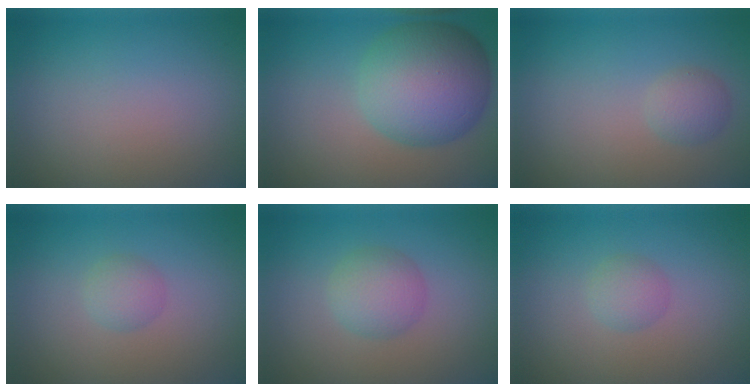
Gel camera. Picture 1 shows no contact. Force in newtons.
{"total": 9.9, "press": 9.9, "slide": 0.0}
{"total": 1.7, "press": 1.7, "slide": 0.0}
{"total": 1.5, "press": 1.5, "slide": 0.1}
{"total": 3.0, "press": 3.0, "slide": 0.1}
{"total": 1.5, "press": 1.5, "slide": 0.1}